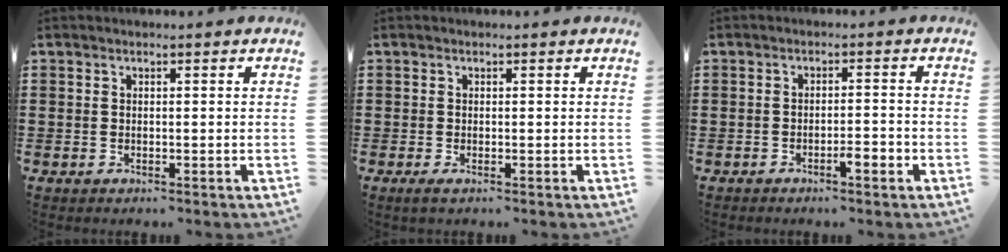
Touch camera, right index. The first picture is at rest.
{"total": 0.7, "force": [-0.1, 0.1, 0.7], "torque": [-0.011, -0.003, -0.002]}
{"total": 2.7, "force": [-1.6, 0.4, 2.1], "torque": [-0.036, 0.002, -0.031]}